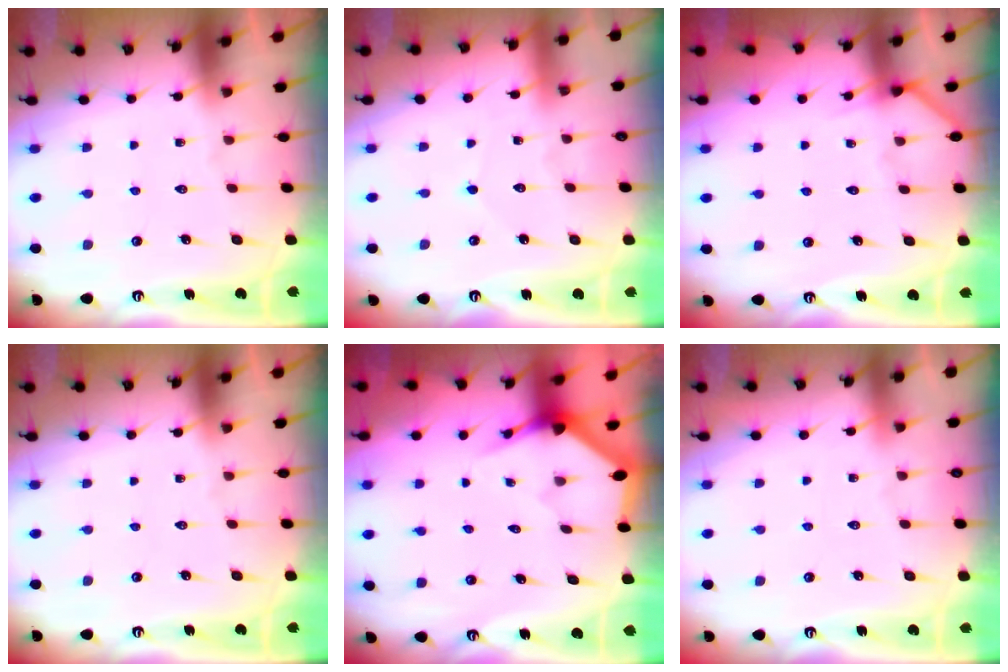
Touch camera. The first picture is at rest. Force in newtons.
{"total": 2.1, "press": 2.1, "slide": 0.1}
{"total": 3.1, "press": 3.1, "slide": 0.2}
{"total": 0.0}
{"total": 3.4, "press": 3.4, "slide": 0.1}
{"total": 3.4, "press": 3.4, "slide": 0.5}